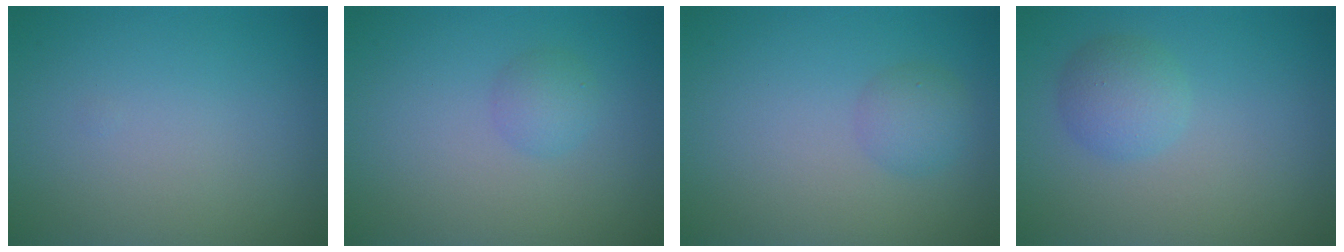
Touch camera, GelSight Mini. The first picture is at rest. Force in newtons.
{"total": 1.7, "press": 1.7, "slide": 0.1}
{"total": 1.9, "press": 1.9, "slide": 0.0}
{"total": 2.6, "press": 2.6, "slide": 0.1}